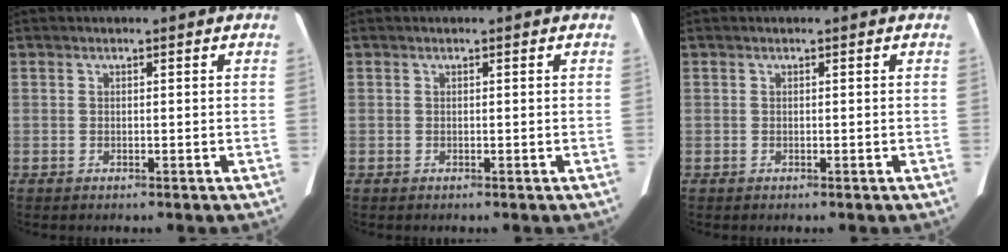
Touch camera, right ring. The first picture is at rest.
{"total": 0.0}
{"total": 0.0}